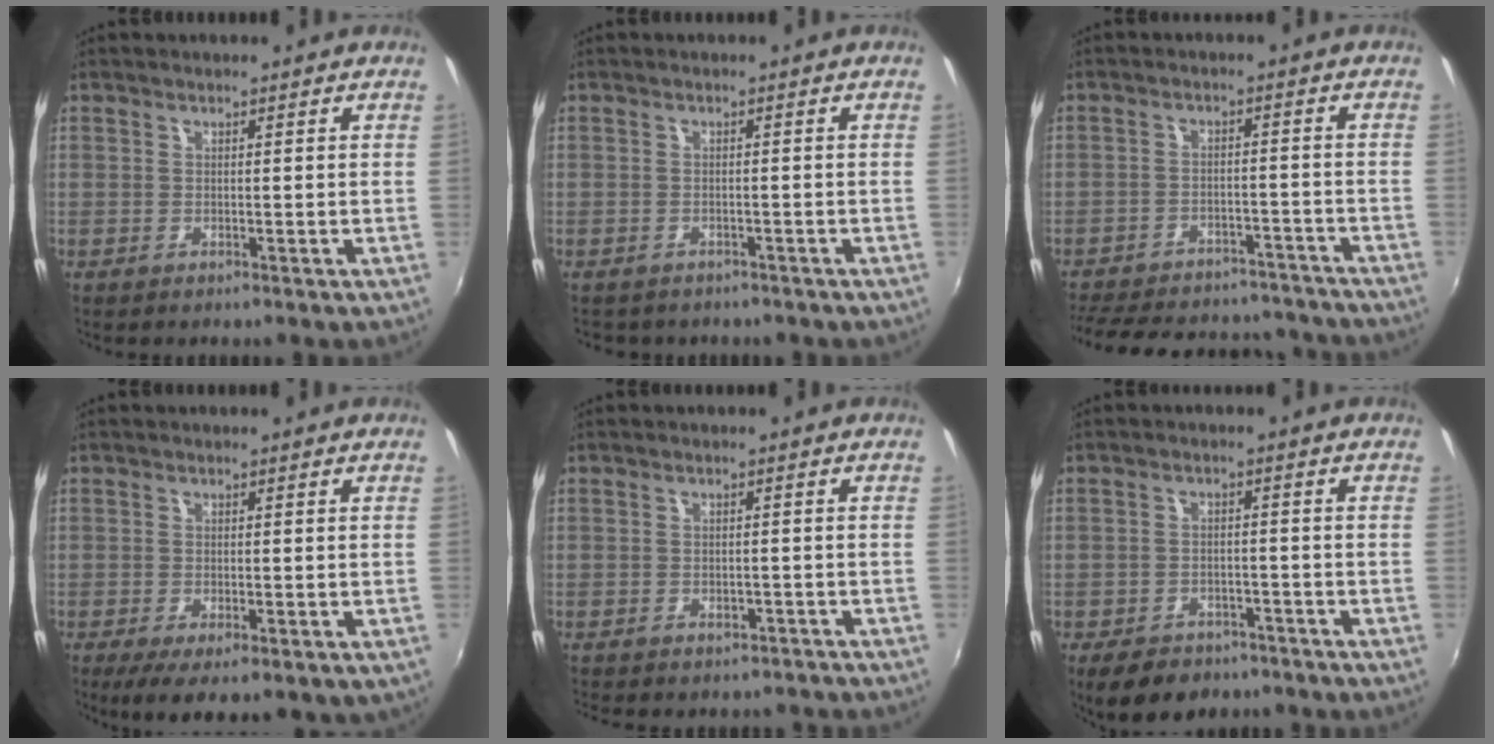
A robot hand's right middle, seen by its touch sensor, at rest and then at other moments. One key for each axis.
{"total": 3.5, "fx": -2.7, "fy": 1.9, "fz": 1.0, "tx": -0.025, "ty": -0.011, "tz": -0.034}
{"total": 23.1, "fx": -19.7, "fy": 9.2, "fz": 7.8, "tx": -0.180, "ty": 0.044, "tz": -0.246}
{"total": 7.6, "fx": -3.2, "fy": 3.1, "fz": 6.2, "tx": -0.109, "ty": -0.033, "tz": -0.042}
{"total": 6.1, "fx": -5.2, "fy": 2.6, "fz": 2.0, "tx": -0.044, "ty": -0.012, "tz": -0.063}
{"total": 9.9, "fx": -7.2, "fy": 5.4, "fz": 4.1, "tx": -0.098, "ty": -0.006, "tz": -0.105}